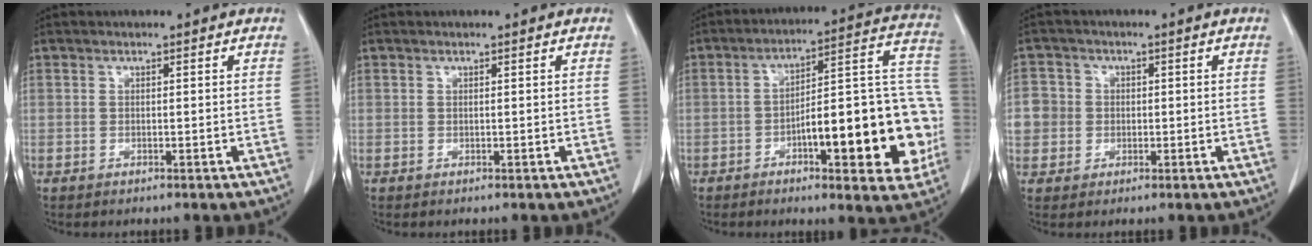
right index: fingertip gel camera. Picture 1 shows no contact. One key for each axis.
{"total": 0.0}
{"total": 20.2, "fx": -5.4, "fy": 5.1, "fz": 18.8, "tx": -0.196, "ty": 0.040, "tz": -0.064}
{"total": 5.7, "fx": -0.1, "fy": 5.6, "fz": 0.9, "tx": -0.024, "ty": 0.018, "tz": 0.000}